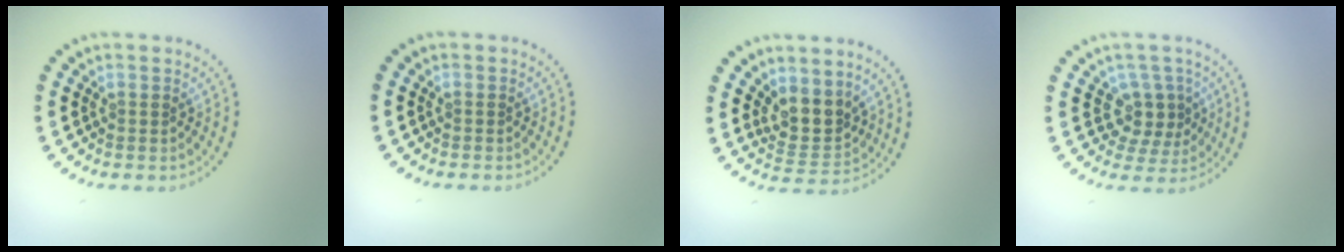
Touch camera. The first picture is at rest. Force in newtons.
{"total": 0.0}
{"total": 3.4, "press": 2.7, "slide": 2.1}
{"total": 3.0, "press": 2.3, "slide": 1.9}